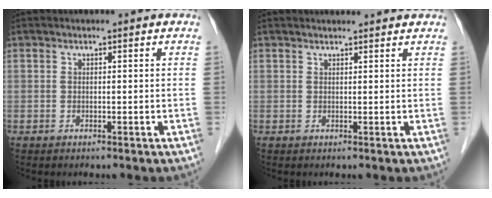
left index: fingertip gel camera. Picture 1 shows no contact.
{"total": 4.2, "force": [4.1, 0.3, 1.0], "torque": [-0.016, 0.019, 0.048]}